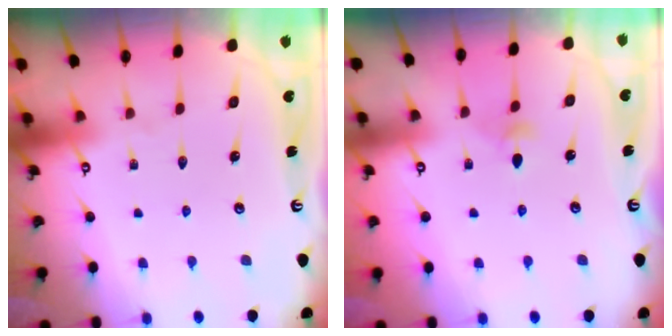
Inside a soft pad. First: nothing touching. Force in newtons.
{"total": 3.3, "press": 3.2, "slide": 0.9}